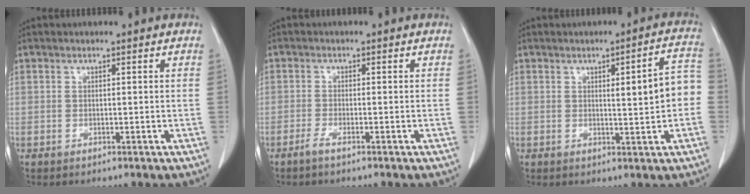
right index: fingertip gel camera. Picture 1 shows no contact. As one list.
[{"total": 1.1, "force": [-0.8, -0.1, 0.7], "torque": [-0.012, -0.001, -0.017]}, {"total": 6.9, "force": [0.2, 1.1, 6.8], "torque": [-0.086, 0.017, 0.005]}]